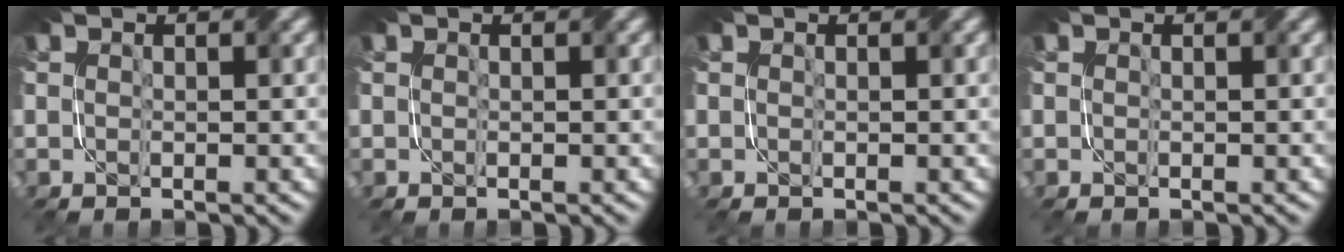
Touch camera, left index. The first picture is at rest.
{"total": 0.0}
{"total": 0.0}
{"total": 0.0}